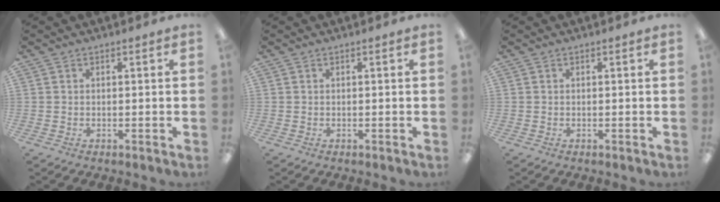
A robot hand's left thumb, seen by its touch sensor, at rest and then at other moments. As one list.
[{"total": 0.0}, {"total": 0.0}]